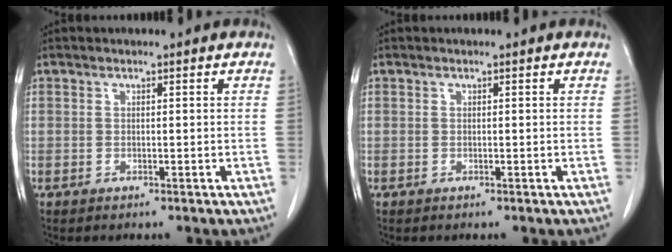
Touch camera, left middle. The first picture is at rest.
{"total": 0.0}